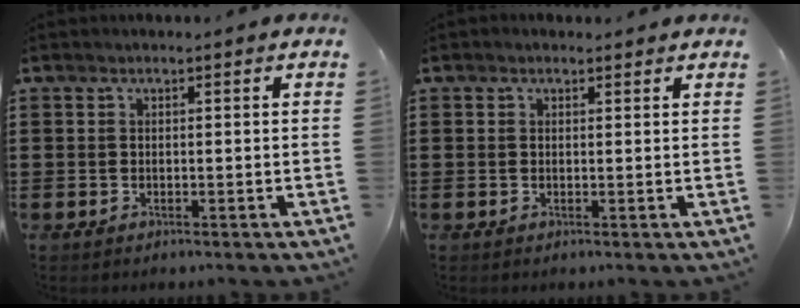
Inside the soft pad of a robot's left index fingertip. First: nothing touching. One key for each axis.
{"total": 0.5, "fx": 0.3, "fy": 0.4, "fz": 0.1, "tx": -0.003, "ty": 0.003, "tz": 0.006}